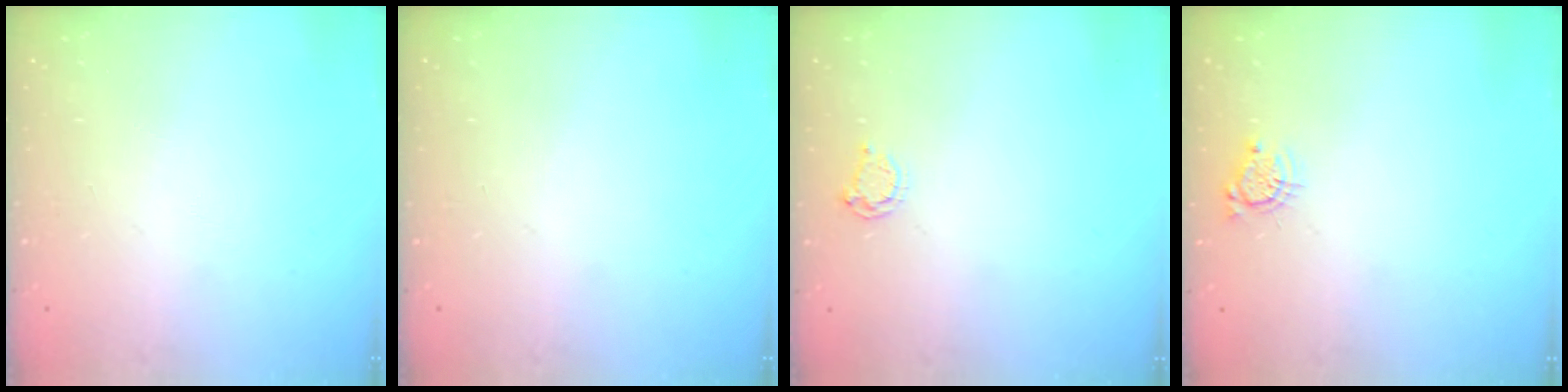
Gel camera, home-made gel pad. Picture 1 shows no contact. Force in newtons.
{"total": 0.0}
{"total": 3.8, "press": 3.8, "slide": 0.4}
{"total": 4.4, "press": 4.4, "slide": 0.5}